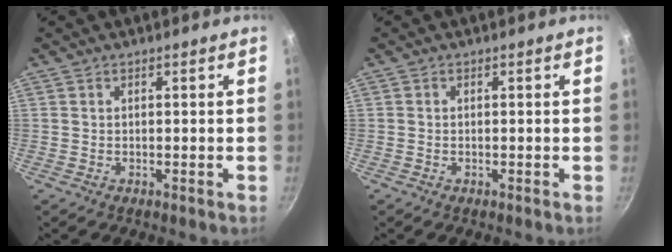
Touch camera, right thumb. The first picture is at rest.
{"total": 0.0}